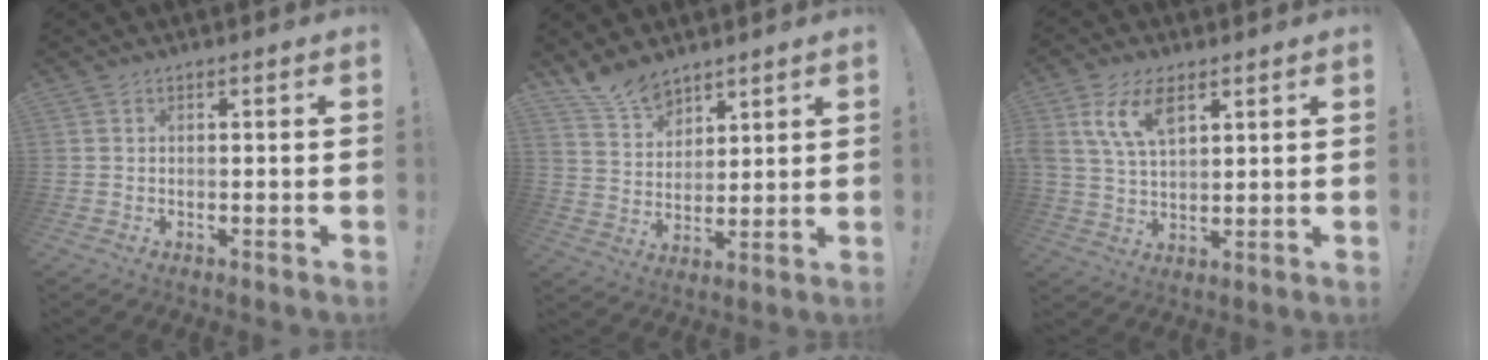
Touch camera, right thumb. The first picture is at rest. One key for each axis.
{"total": 9.8, "fx": 8.2, "fy": 4.8, "fz": 2.4, "tx": -0.051, "ty": -0.056, "tz": 0.161}
{"total": 10.8, "fx": 5.3, "fy": 5.9, "fz": 7.4, "tx": -0.152, "ty": -0.008, "tz": 0.098}